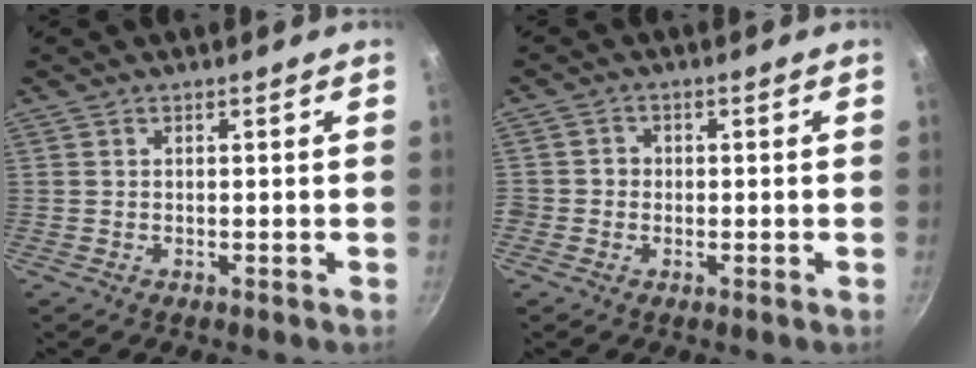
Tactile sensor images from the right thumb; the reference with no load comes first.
{"total": 2.3, "force": [-0.5, 2.2, 0.5], "torque": [0.005, 0.007, -0.013]}